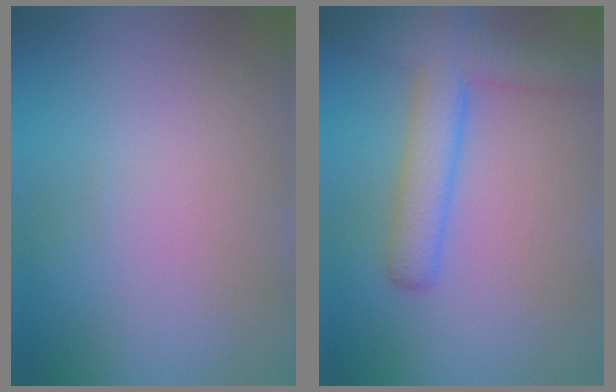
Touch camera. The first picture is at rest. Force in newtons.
{"total": 4.8, "press": 4.8, "slide": 0.1}